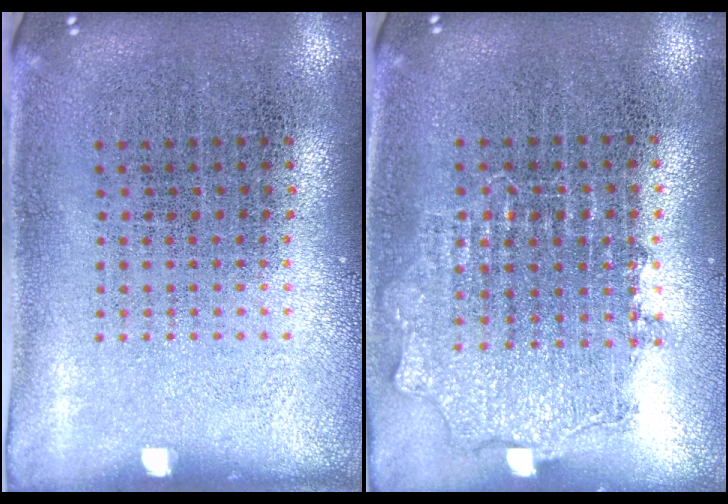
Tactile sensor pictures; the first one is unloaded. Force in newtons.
{"total": 0.9, "press": 0.9, "slide": 0.2}